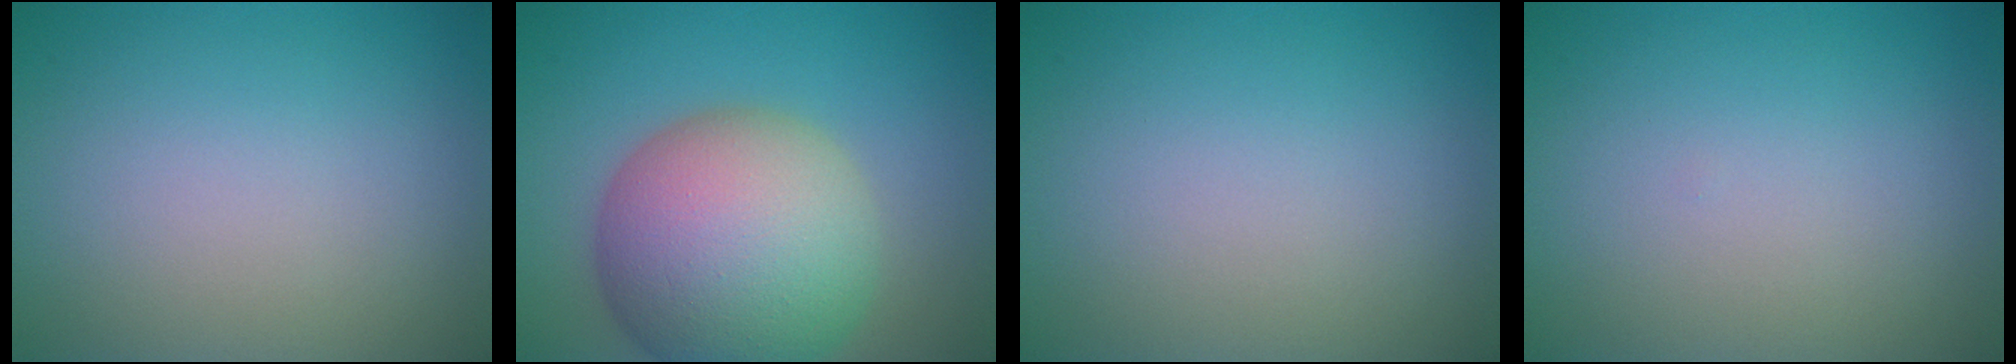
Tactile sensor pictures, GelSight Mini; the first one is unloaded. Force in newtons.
{"total": 12.6, "press": 12.6, "slide": 0.5}
{"total": 0.0}
{"total": 0.0}